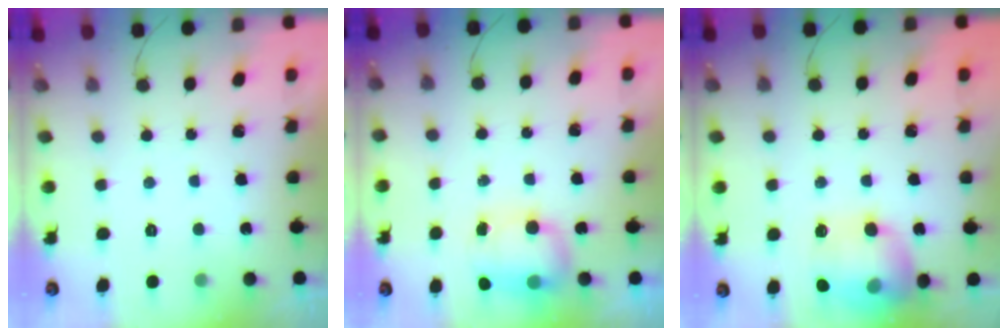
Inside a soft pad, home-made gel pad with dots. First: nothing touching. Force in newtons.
{"total": 11.3, "press": 8.6, "slide": 7.3}
{"total": 16.4, "press": 16.3, "slide": 1.5}